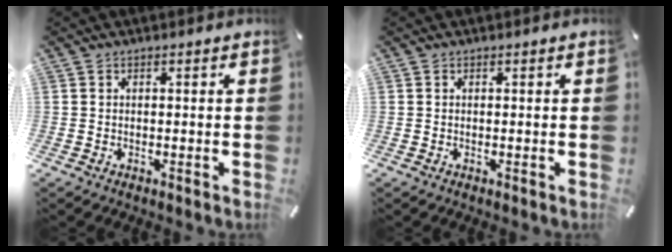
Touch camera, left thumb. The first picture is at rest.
{"total": 0.0}